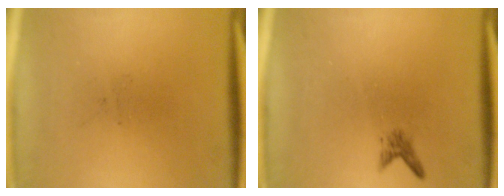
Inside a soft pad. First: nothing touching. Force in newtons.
{"total": 1.1}